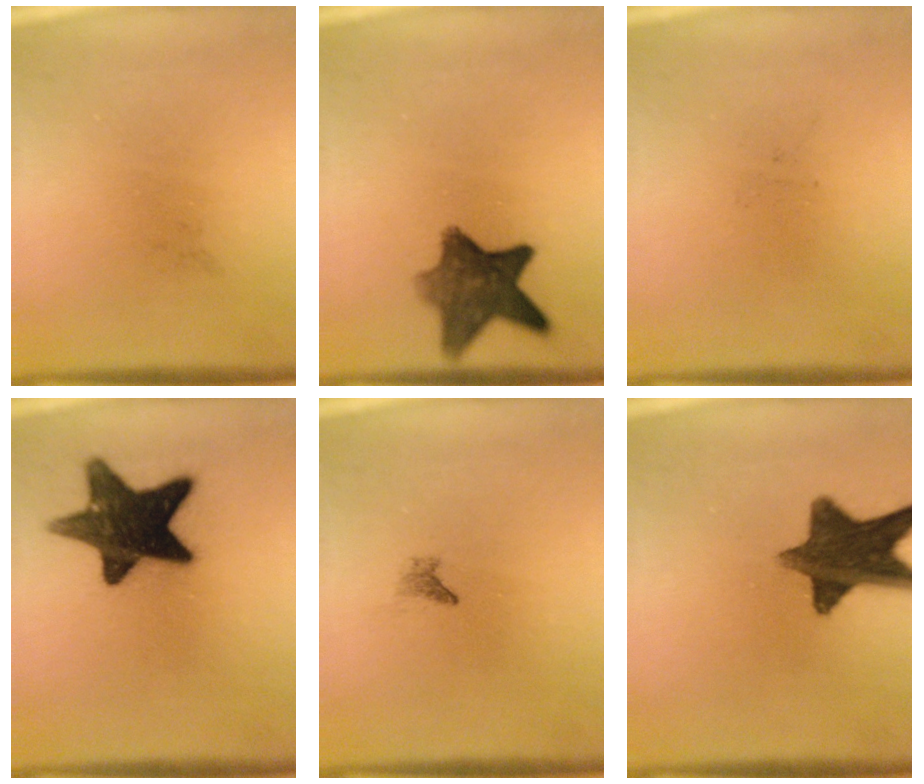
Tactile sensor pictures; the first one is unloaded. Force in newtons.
{"total": 9.2}
{"total": 0.0}
{"total": 15.0}
{"total": 0.8}
{"total": 12.8}